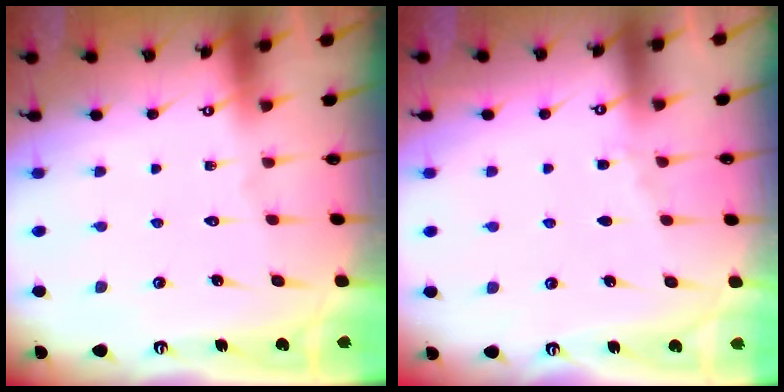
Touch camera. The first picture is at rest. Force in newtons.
{"total": 3.3, "press": 3.3, "slide": 0.5}